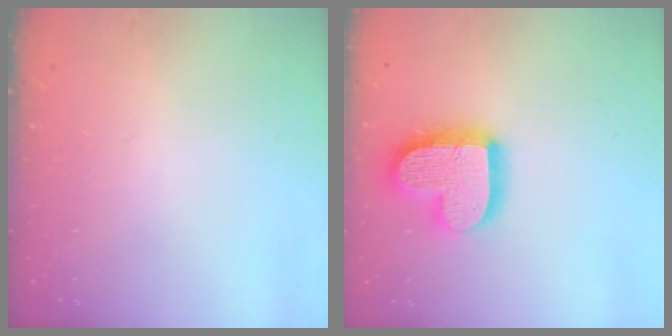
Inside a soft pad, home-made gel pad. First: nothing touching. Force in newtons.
{"total": 17.8, "press": 17.8, "slide": 1.3}